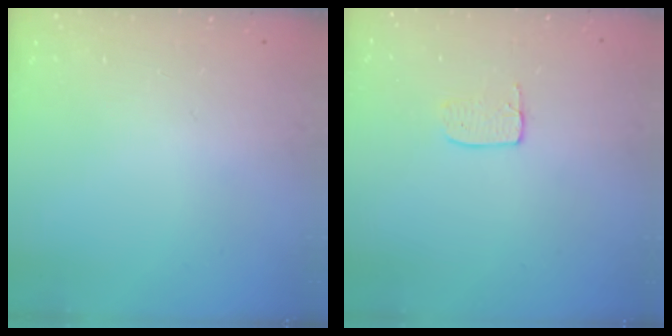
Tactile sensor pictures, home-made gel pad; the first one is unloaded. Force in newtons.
{"total": 3.7, "press": 3.7, "slide": 0.2}